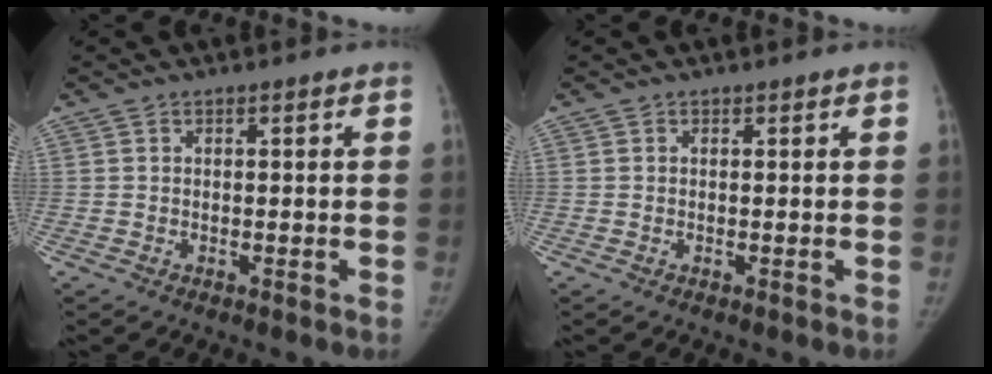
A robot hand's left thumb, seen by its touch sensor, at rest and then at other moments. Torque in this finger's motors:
{"motor_torque": [0.08, 0.00, 0.04, -0.05, 0.02]}